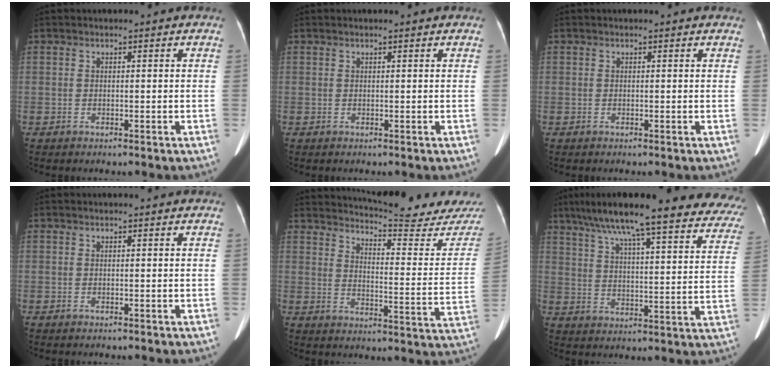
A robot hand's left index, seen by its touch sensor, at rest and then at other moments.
{"total": 0.8, "force": [0.7, 0.0, 0.4], "torque": [-0.010, 0.013, 0.013]}
{"total": 1.3, "force": [1.2, 0.3, 0.4], "torque": [-0.014, 0.006, 0.006]}
{"total": 0.0}
{"total": 21.3, "force": [20.6, 0.2, 5.7], "torque": [-0.090, -0.109, 0.247]}
{"total": 30.3, "force": [25.0, 4.7, 16.4], "torque": [-0.224, -0.006, 0.314]}